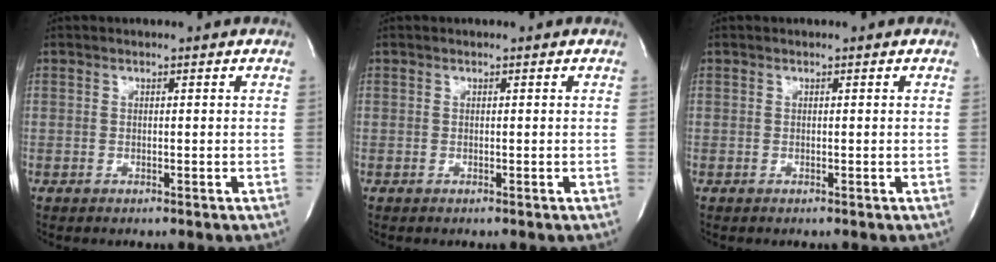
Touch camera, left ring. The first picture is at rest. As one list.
[{"total": 0.0}, {"total": 0.0}]